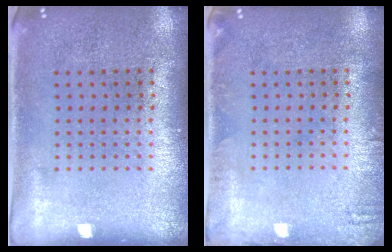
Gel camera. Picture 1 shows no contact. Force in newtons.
{"total": 1.1, "press": 1.1, "slide": 0.2}